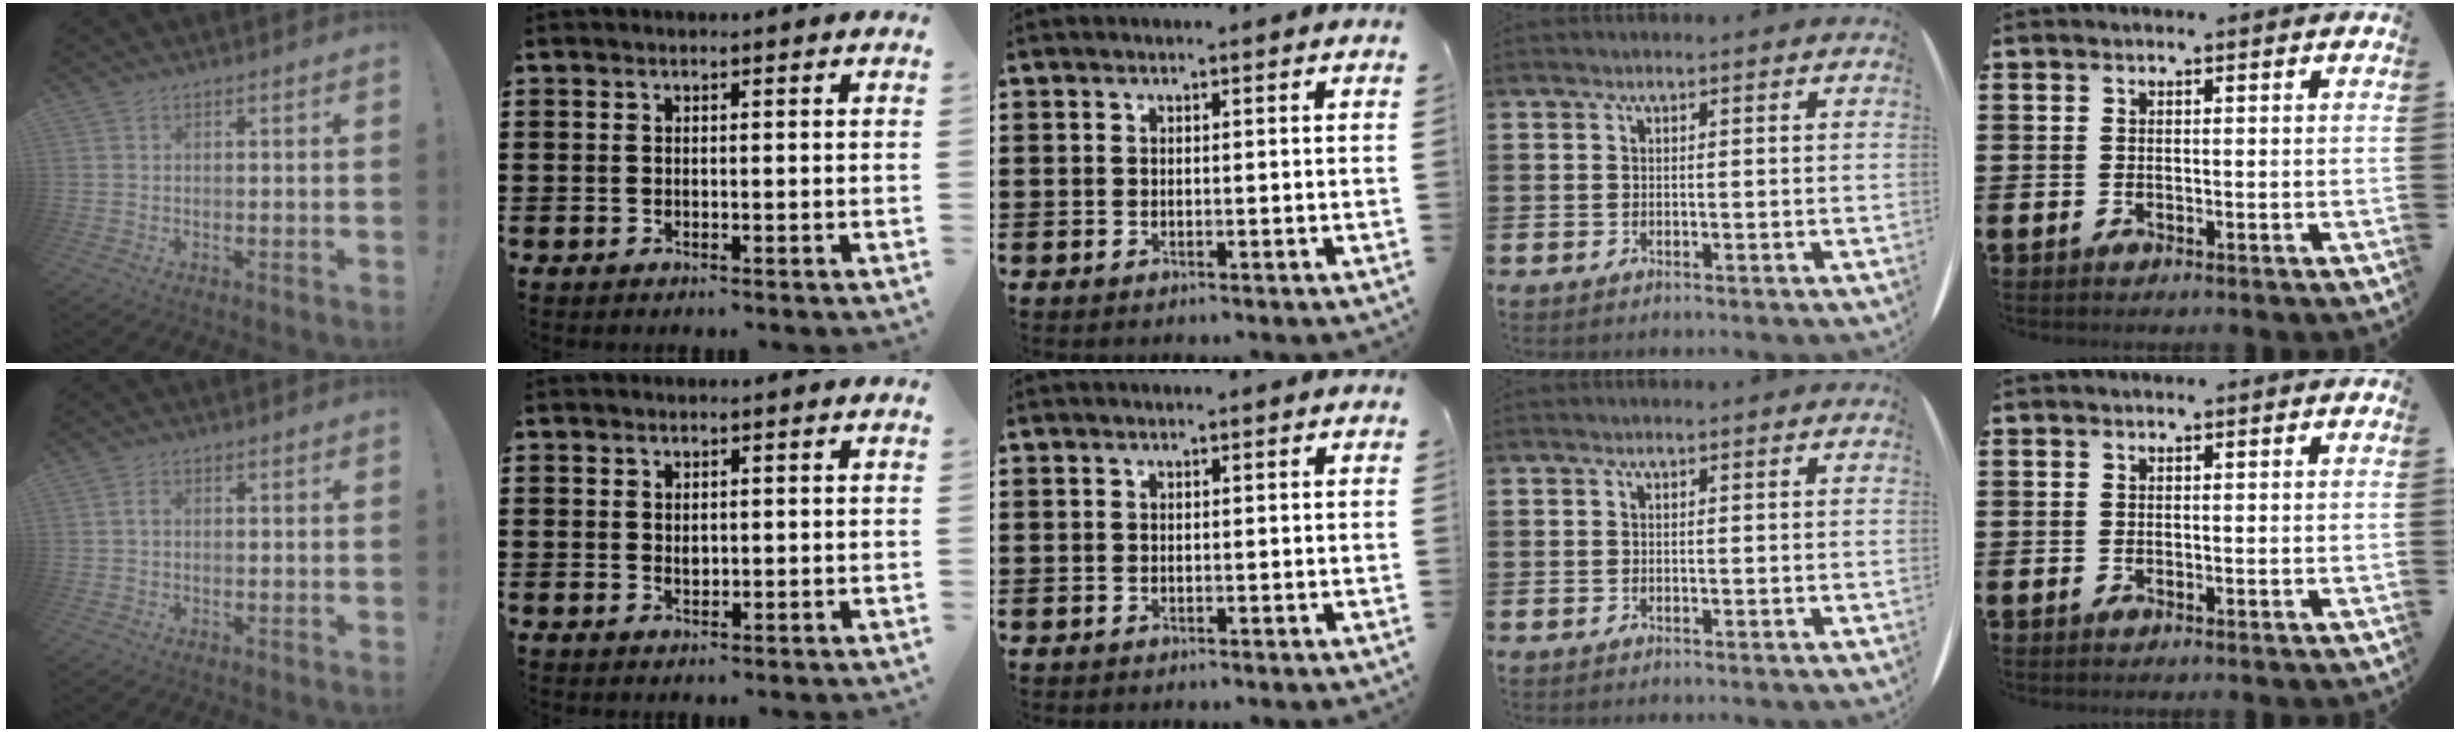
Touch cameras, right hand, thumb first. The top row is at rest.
{"thumb": {"total": 1.1, "force": [-0.4, 0.7, 0.8], "torque": [-0.018, 0.006, -0.007]}, "index": {"total": 1.0, "force": [0.4, 0.8, 0.6], "torque": [-0.012, 0.006, 0.008]}}